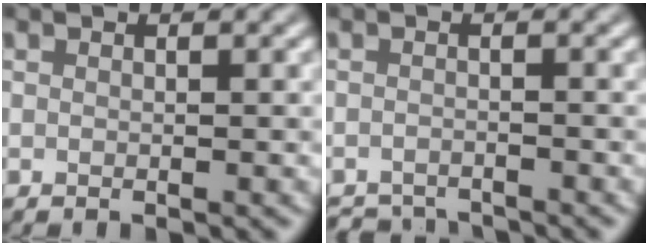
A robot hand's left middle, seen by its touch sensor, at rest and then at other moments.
{"total": 2.9, "force": [-2.9, 0.4, 0.3], "torque": [-0.002, -0.008, -0.049]}